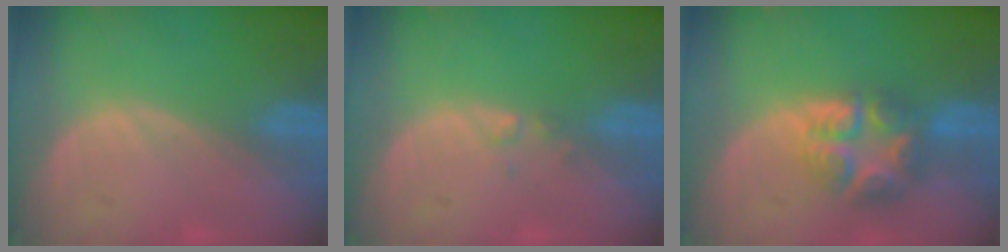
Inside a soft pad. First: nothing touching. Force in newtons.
{"total": 0.9, "press": 0.9, "slide": 0.1}
{"total": 7.8, "press": 6.8, "slide": 3.9}